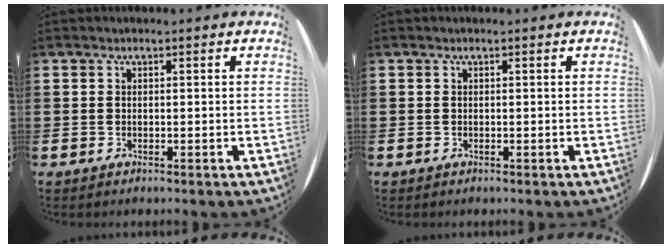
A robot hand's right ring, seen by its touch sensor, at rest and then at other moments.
{"total": 0.0}